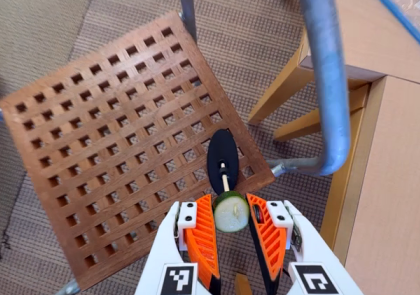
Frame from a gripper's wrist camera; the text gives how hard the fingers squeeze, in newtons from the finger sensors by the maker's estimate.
{"total": 7.9, "left": 7.5, "right": 8.2}